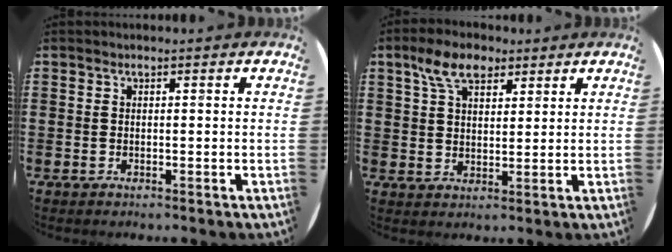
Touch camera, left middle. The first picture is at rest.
{"total": 6.2, "force": [4.2, 3.3, 3.2], "torque": [-0.058, 0.004, 0.075]}